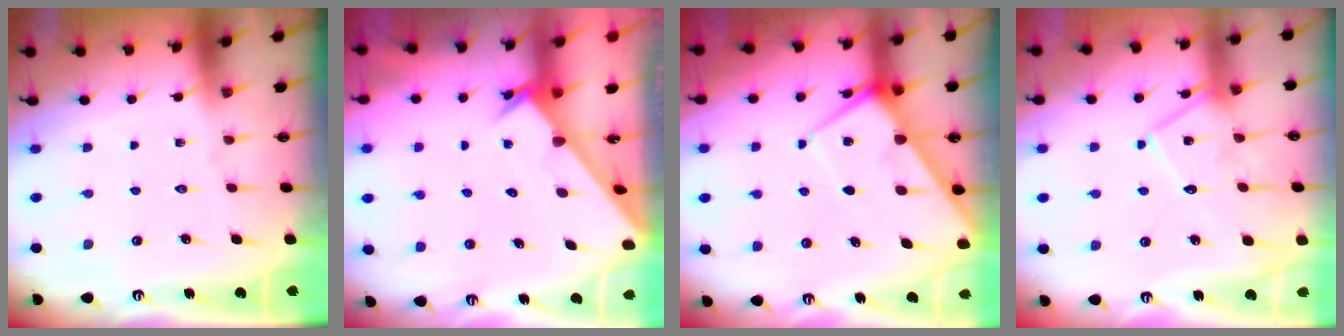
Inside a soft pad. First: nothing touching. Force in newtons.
{"total": 2.0, "press": 2.0, "slide": 0.1}
{"total": 6.6, "press": 6.5, "slide": 0.7}
{"total": 11.4, "press": 11.4, "slide": 0.6}